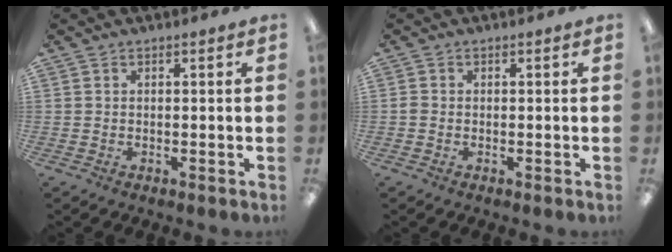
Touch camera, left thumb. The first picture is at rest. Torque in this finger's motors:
{"motor_torque": [-0.20, 0.18, 0.11, -0.22, 0.05]}